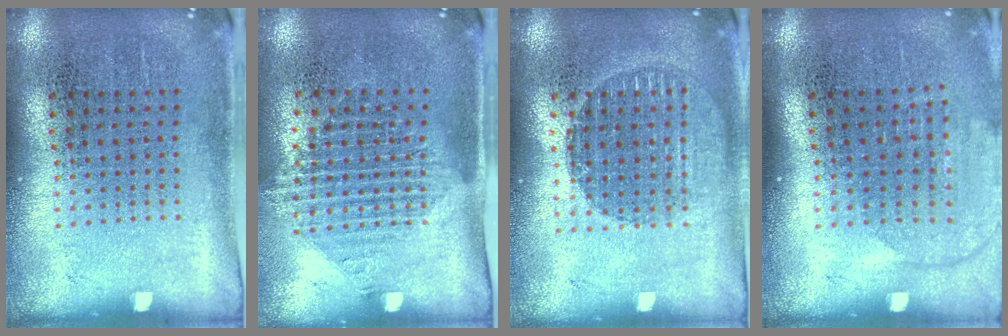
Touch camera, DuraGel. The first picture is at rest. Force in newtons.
{"total": 1.5, "press": 1.2, "slide": 0.9}
{"total": 1.6, "press": 1.5, "slide": 0.7}
{"total": 1.3, "press": 1.1, "slide": 0.8}